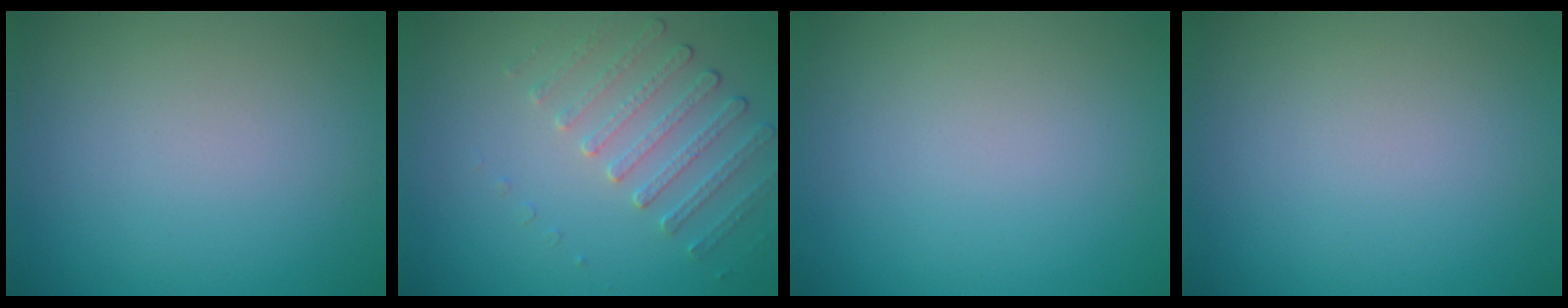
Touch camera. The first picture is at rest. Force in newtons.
{"total": 2.2, "press": 1.8, "slide": 1.2}
{"total": 0.0}
{"total": 0.0}